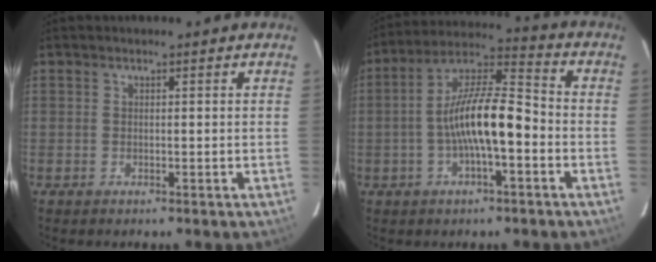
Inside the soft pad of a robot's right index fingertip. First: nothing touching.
{"total": 12.5, "force": [-3.1, 3.3, 11.6], "torque": [-0.218, 0.015, -0.058]}